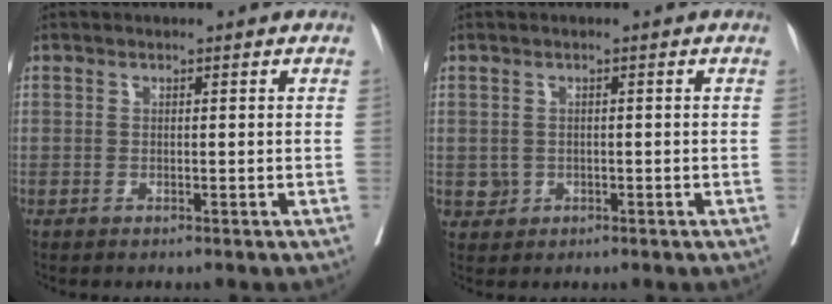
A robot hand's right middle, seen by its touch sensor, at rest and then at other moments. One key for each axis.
{"total": 1.7, "fx": -0.3, "fy": 1.6, "fz": 0.3, "tx": -0.001, "ty": 0.005, "tz": 0.000}